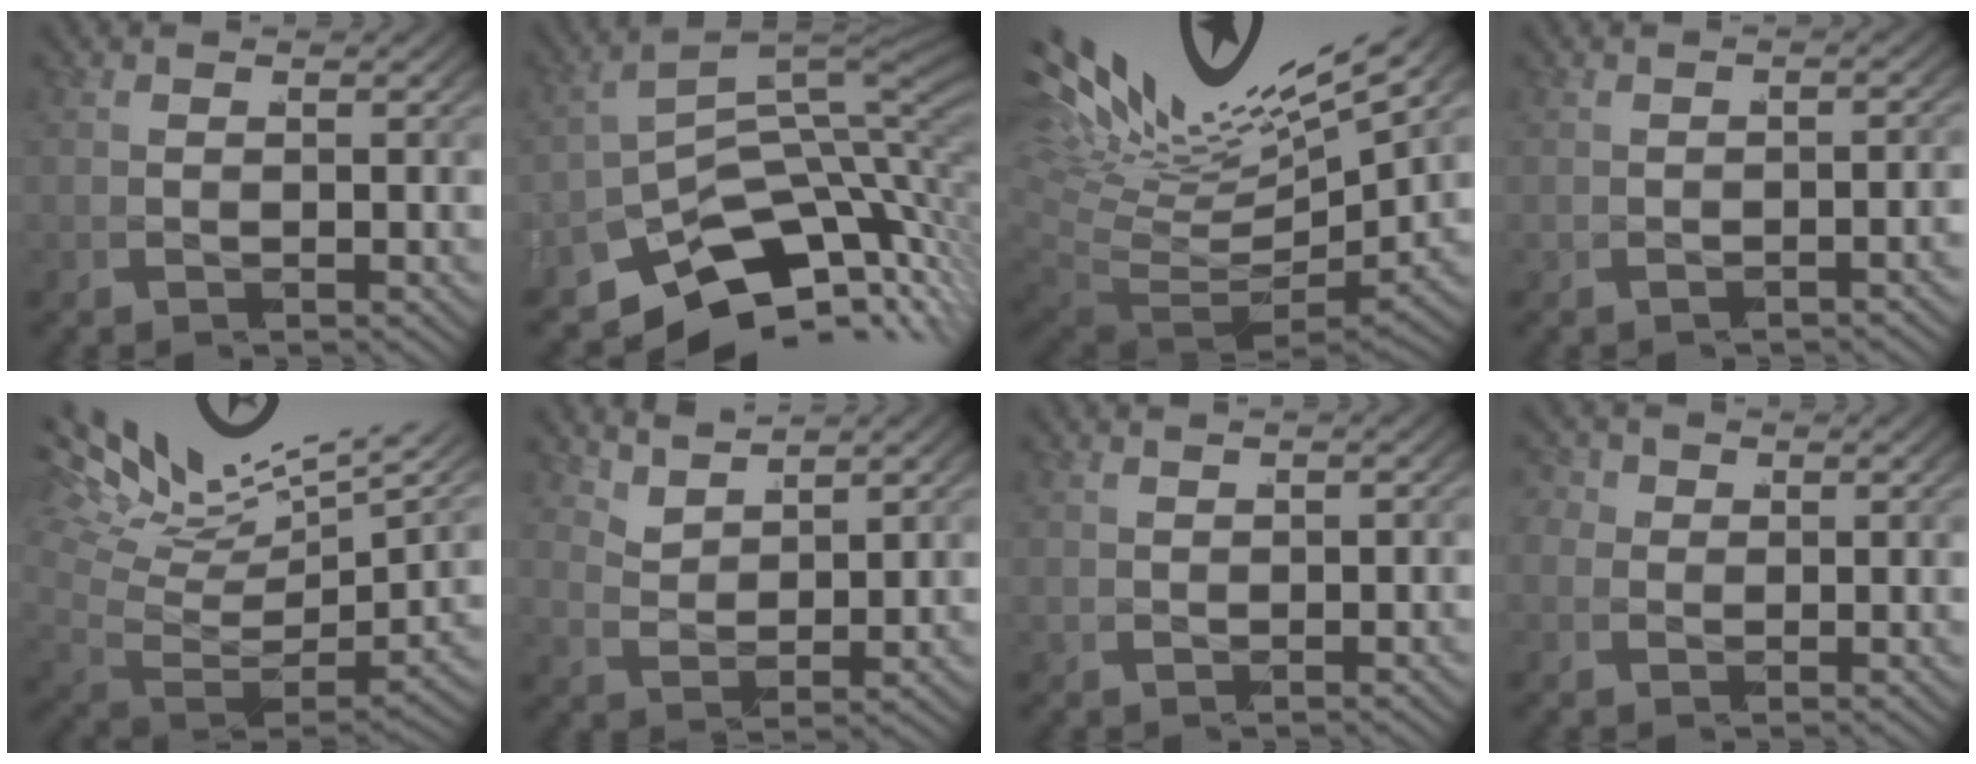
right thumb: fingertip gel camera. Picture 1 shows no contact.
{"total": 16.0, "force": [-7.2, 9.8, 10.5], "torque": [-0.164, -0.050, -0.106]}
{"total": 10.2, "force": [1.0, 6.2, 8.1], "torque": [-0.161, -0.026, 0.026]}
{"total": 1.4, "force": [-1.1, -0.2, 0.9], "torque": [-0.009, 0.006, -0.018]}
{"total": 9.3, "force": [2.4, 5.4, 7.1], "torque": [-0.126, -0.006, 0.035]}
{"total": 2.3, "force": [2.2, 0.2, 0.3], "torque": [-0.010, 0.005, 0.042]}
{"total": 0.6, "force": [0.1, -0.5, -0.4], "torque": [0.011, 0.005, 0.003]}
{"total": 2.2, "force": [-0.1, 2.2, 0.5], "torque": [-0.019, -0.008, -0.003]}